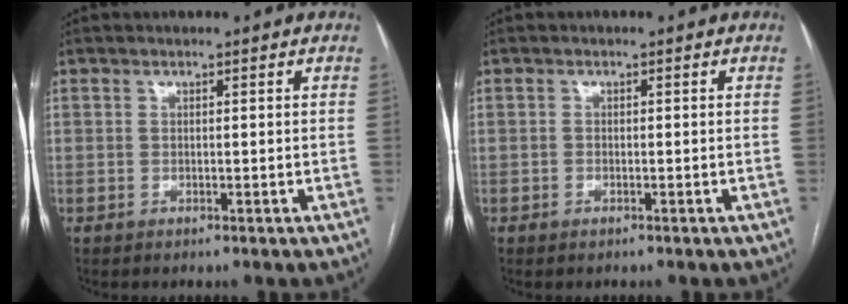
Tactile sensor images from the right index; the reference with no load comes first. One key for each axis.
{"total": 0.5, "fx": -0.4, "fy": 0.2, "fz": 0.2, "tx": -0.008, "ty": 0.000, "tz": -0.005}